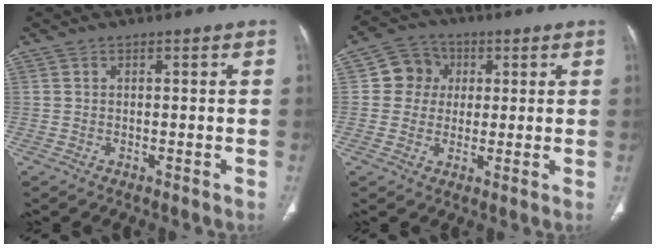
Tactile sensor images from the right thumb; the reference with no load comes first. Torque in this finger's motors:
{"motor_torque": [-0.16, -0.22, 0.32, -0.13, -0.01]}